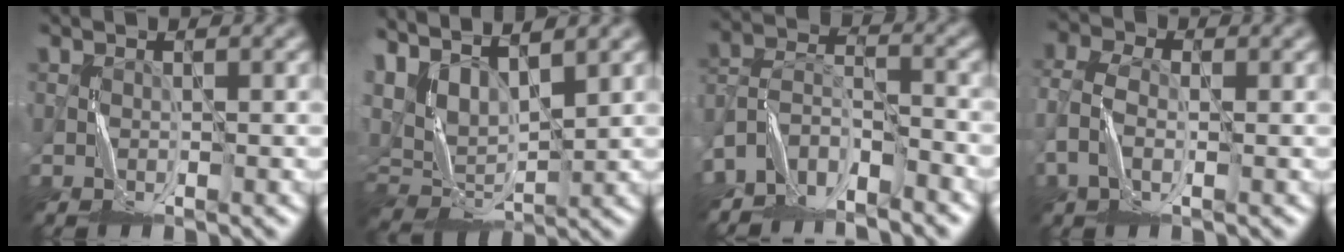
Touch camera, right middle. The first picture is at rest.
{"total": 5.4, "force": [2.7, 2.9, 3.6], "torque": [-0.083, 0.006, 0.054]}
{"total": 6.1, "force": [-5.4, 2.0, 1.8], "torque": [-0.036, -0.001, -0.113]}
{"total": 3.4, "force": [-1.2, 2.1, 2.3], "torque": [-0.065, 0.005, -0.032]}